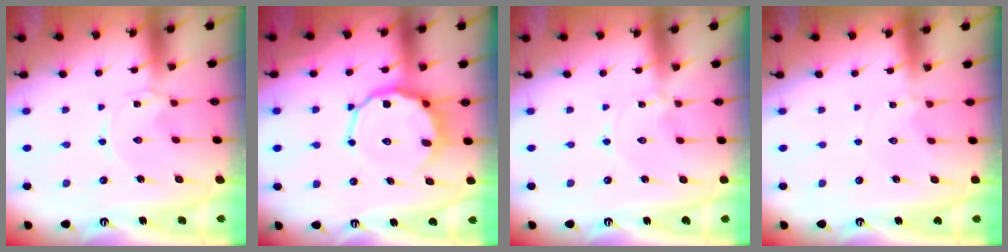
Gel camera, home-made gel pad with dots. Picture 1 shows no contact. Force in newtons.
{"total": 10.1, "press": 9.5, "slide": 3.4}
{"total": 0.0}
{"total": 2.3, "press": 2.3, "slide": 0.3}